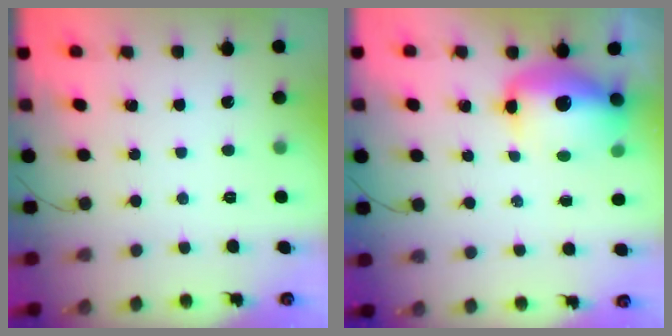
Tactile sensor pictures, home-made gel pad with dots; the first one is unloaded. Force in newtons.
{"total": 12.9, "press": 12.5, "slide": 3.3}